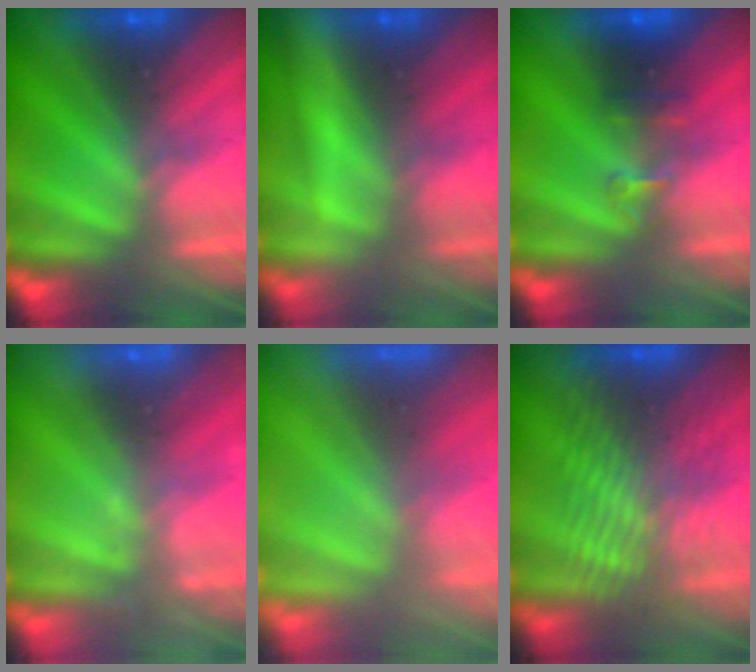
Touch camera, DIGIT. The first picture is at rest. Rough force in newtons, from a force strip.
{"total": 2.3}
{"total": 2.9}
{"total": 2.2}
{"total": 9.4}
{"total": 3.4}